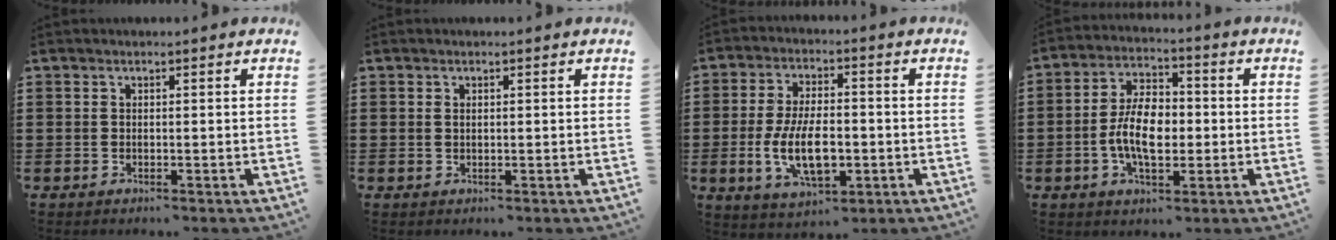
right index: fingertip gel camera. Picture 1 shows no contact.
{"total": 0.6, "force": [0.2, 0.4, 0.4], "torque": [-0.010, 0.002, 0.004]}
{"total": 9.8, "force": [-2.0, 4.7, 8.3], "torque": [-0.172, -0.009, -0.039]}
{"total": 7.8, "force": [-1.1, 4.3, 6.4], "torque": [-0.127, 0.003, -0.026]}